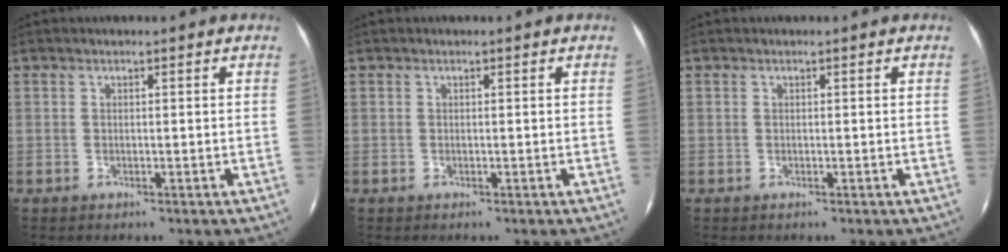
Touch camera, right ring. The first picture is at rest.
{"total": 0.0}
{"total": 0.0}